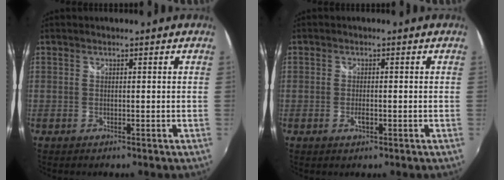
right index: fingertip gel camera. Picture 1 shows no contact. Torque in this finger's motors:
{"motor_torque": [0.33, 0.17, 0.06, 0.02]}